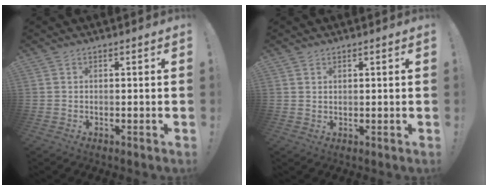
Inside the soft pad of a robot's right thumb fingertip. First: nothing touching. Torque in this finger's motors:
{"motor_torque": [-0.08, -0.22, -0.16, 0.08, -0.02]}